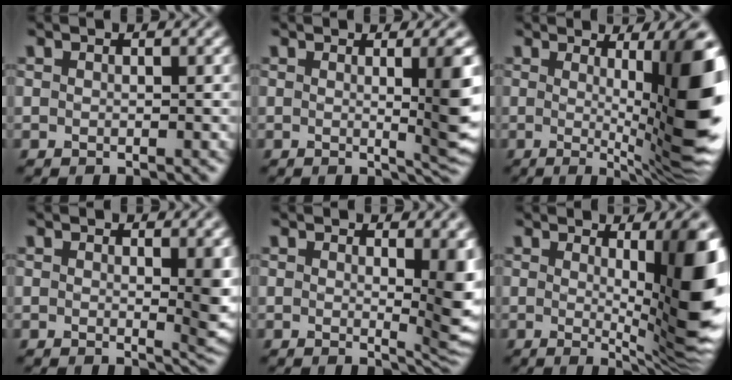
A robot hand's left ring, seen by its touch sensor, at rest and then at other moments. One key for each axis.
{"total": 5.8, "fx": 0.4, "fy": 1.3, "fz": 5.7, "tx": -0.064, "ty": -0.004, "tz": 0.005}
{"total": 12.7, "fx": 0.5, "fy": 2.6, "fz": 12.4, "tx": -0.139, "ty": -0.011, "tz": 0.011}
{"total": 3.1, "fx": 0.6, "fy": 0.7, "fz": 3.0, "tx": -0.032, "ty": -0.008, "tz": 0.010}
{"total": 6.5, "fx": 0.9, "fy": 2.2, "fz": 6.1, "tx": -0.063, "ty": -0.012, "tz": 0.017}
{"total": 11.0, "fx": 0.9, "fy": 2.6, "fz": 10.7, "tx": -0.123, "ty": -0.014, "tz": 0.016}